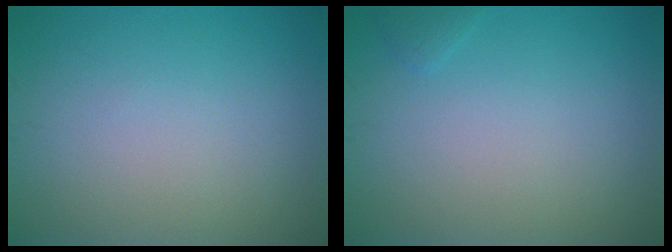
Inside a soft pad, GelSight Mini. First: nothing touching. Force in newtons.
{"total": 0.6, "press": 0.6, "slide": 0.1}